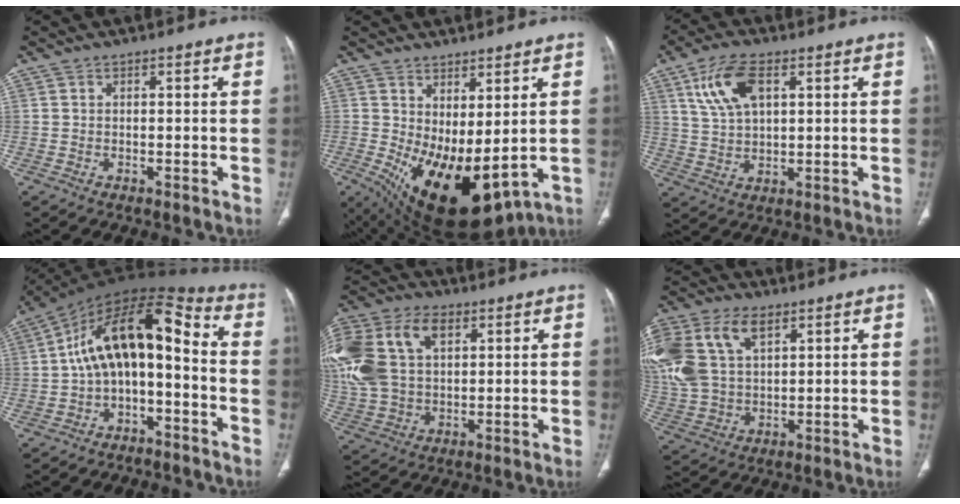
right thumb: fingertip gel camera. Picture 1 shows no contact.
{"total": 14.8, "force": [0.2, 6.6, 13.2], "torque": [-0.231, -0.025, 0.035]}
{"total": 9.9, "force": [4.1, 5.0, 7.5], "torque": [-0.147, -0.003, 0.083]}
{"total": 15.2, "force": [-1.7, 8.0, 12.8], "torque": [-0.202, 0.081, -0.034]}
{"total": 24.2, "force": [7.4, 16.1, 16.5], "torque": [-0.397, 0.037, 0.145]}
{"total": 22.0, "force": [8.7, 14.0, 14.6], "torque": [-0.358, 0.020, 0.171]}